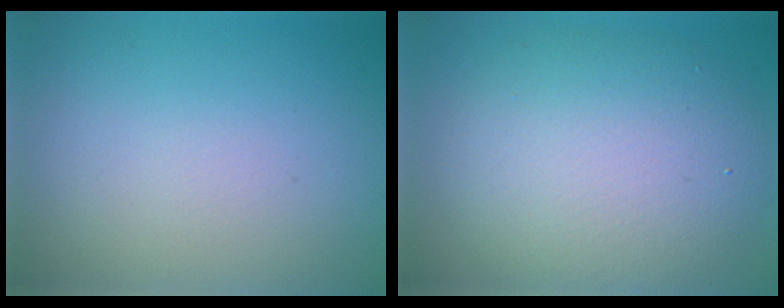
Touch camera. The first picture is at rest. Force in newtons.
{"total": 8.3, "press": 8.3, "slide": 0.7}